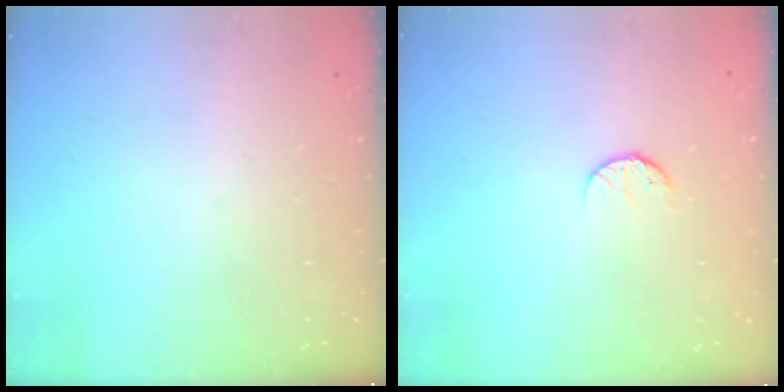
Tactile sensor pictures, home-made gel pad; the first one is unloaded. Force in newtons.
{"total": 6.5, "press": 6.4, "slide": 0.7}